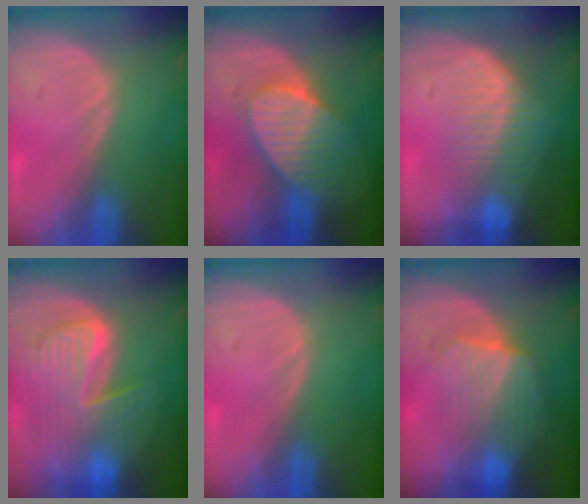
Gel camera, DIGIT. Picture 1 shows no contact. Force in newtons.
{"total": 7.0, "press": 6.9, "slide": 0.8}
{"total": 7.3, "press": 6.7, "slide": 2.9}
{"total": 9.9, "press": 8.6, "slide": 5.0}
{"total": 0.0}
{"total": 7.2, "press": 7.1, "slide": 0.4}